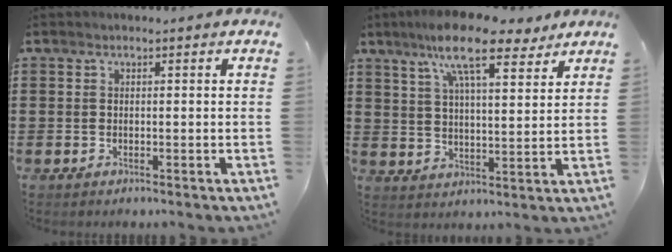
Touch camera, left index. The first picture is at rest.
{"total": 12.0, "force": [8.9, 2.5, 7.7], "torque": [-0.155, -0.016, 0.154]}